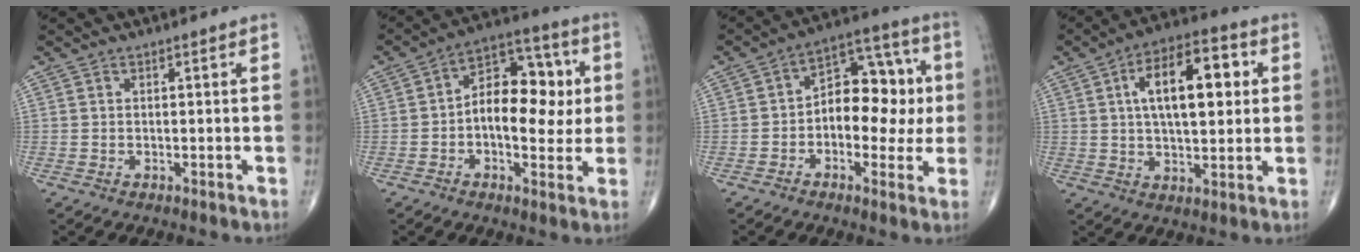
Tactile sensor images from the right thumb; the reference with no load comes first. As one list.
[{"total": 14.6, "force": [0.4, 8.4, 11.9], "torque": [-0.142, 0.029, -0.001]}, {"total": 14.1, "force": [-0.2, 8.9, 10.9], "torque": [-0.107, 0.041, -0.010]}, {"total": 15.6, "force": [3.5, 7.2, 13.3], "torque": [-0.193, 0.012, 0.053]}]